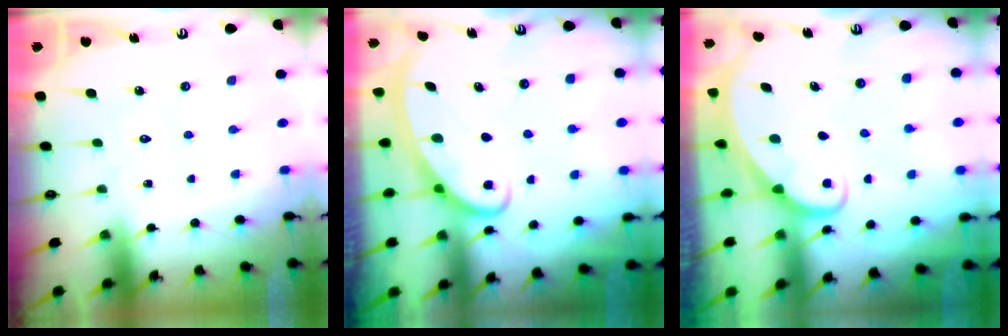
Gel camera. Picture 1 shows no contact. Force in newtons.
{"total": 2.7, "press": 2.7, "slide": 0.4}
{"total": 1.8, "press": 1.8, "slide": 0.0}